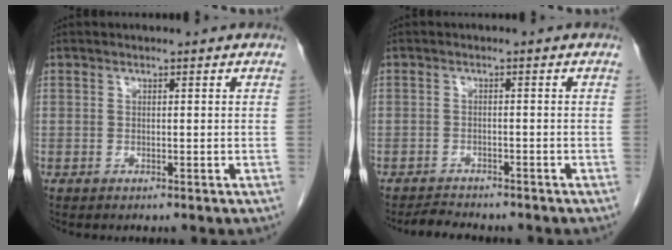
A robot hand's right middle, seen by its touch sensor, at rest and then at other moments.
{"total": 3.5, "force": [-3.3, 0.7, 0.9], "torque": [-0.022, -0.011, -0.052]}